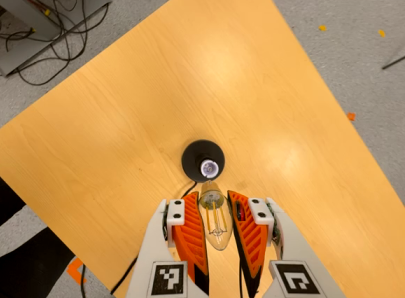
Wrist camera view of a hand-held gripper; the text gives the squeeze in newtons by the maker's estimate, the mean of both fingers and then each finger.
{"total": 21.5, "left": 23.3, "right": 19.7}